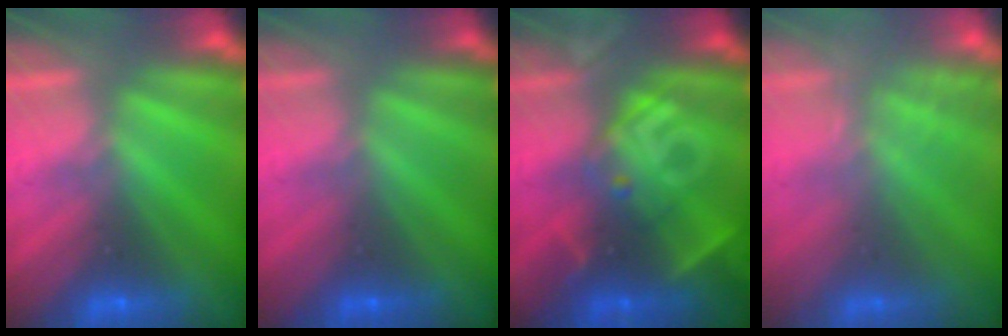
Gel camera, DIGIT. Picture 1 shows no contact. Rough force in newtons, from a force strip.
{"total": 2.6}
{"total": 2.8}
{"total": 2.0}